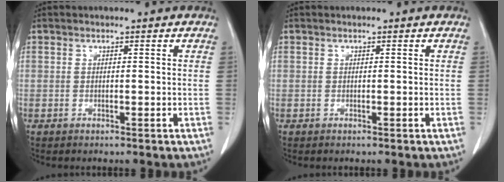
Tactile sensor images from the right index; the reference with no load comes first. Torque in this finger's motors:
{"motor_torque": [0.00, 0.00, 0.00, 0.00]}